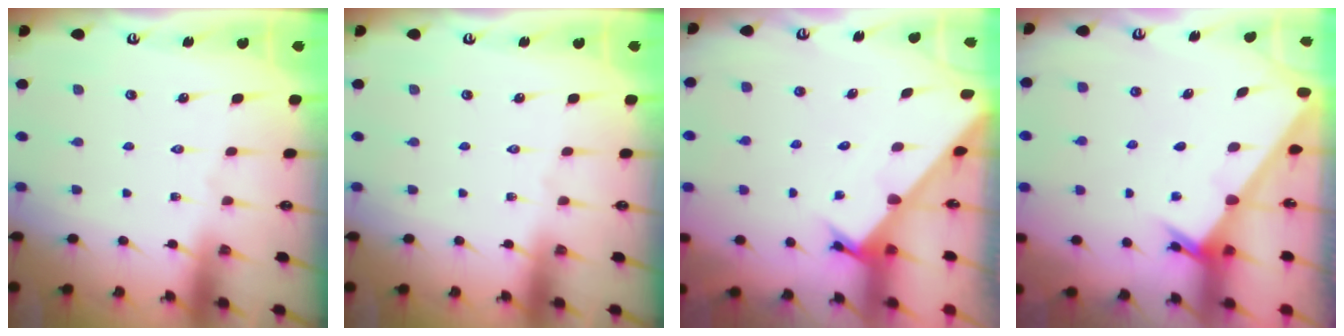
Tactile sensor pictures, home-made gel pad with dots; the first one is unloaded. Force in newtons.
{"total": 0.0}
{"total": 2.4, "press": 2.4, "slide": 0.0}
{"total": 2.3, "press": 2.3, "slide": 0.2}